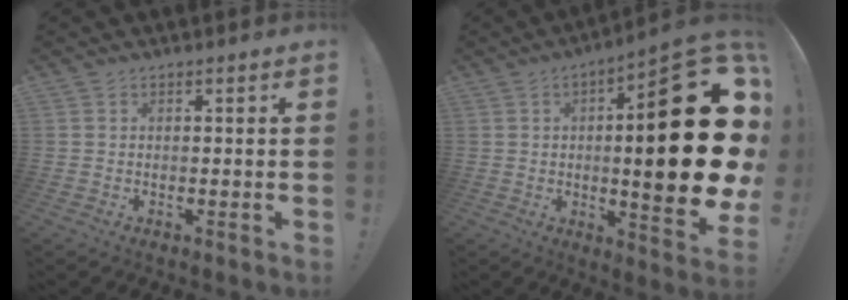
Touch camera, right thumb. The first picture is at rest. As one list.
[{"total": 30.1, "force": [2.3, 6.9, 29.2], "torque": [-0.423, -0.030, 0.037]}]